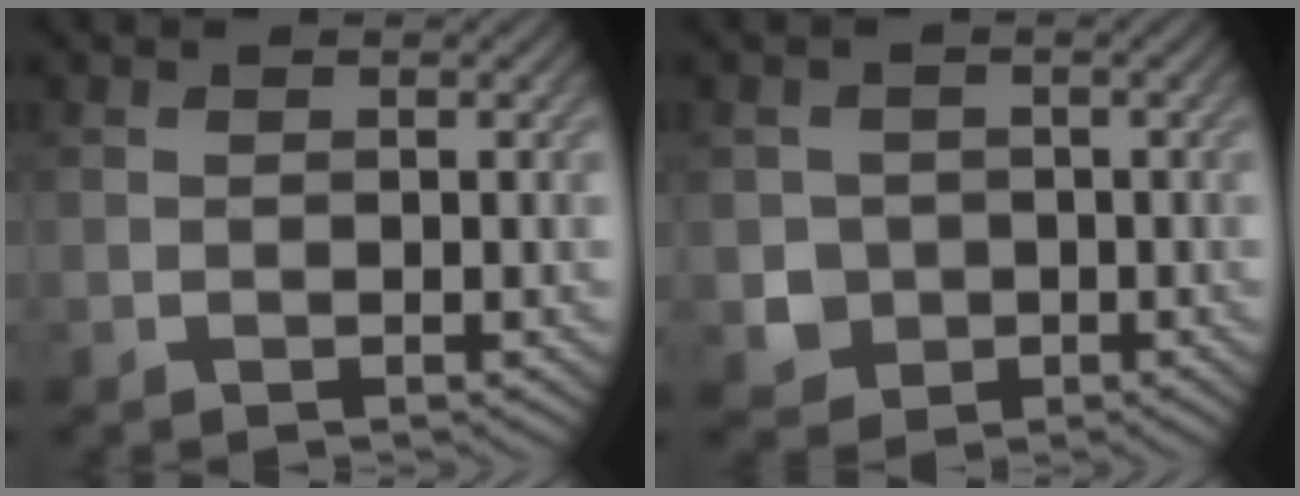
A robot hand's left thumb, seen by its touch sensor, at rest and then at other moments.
{"total": 3.4, "force": [-0.6, 3.2, 1.0], "torque": [-0.024, -0.004, -0.016]}